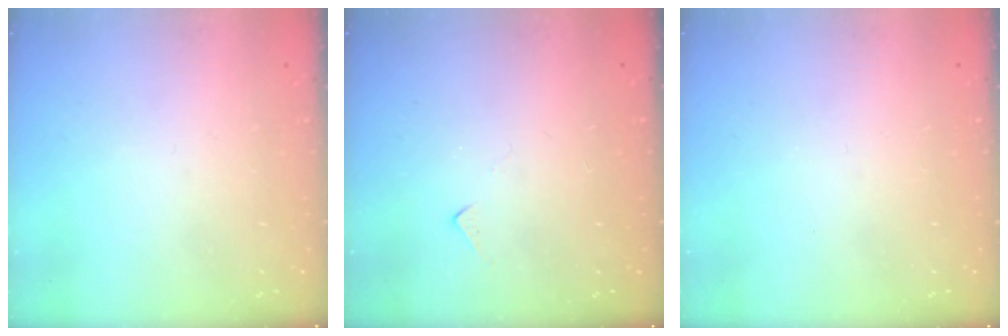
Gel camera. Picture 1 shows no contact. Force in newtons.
{"total": 5.2, "press": 5.1, "slide": 0.8}
{"total": 0.0}